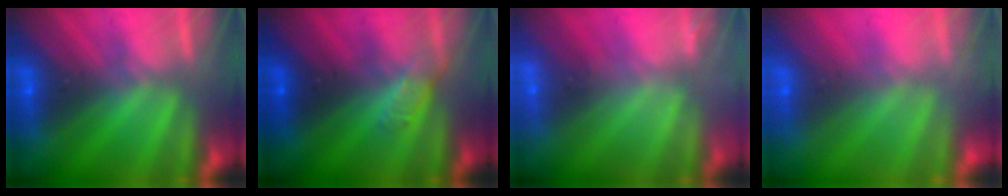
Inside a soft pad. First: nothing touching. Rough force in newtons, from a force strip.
{"total": 2.9}
{"total": 2.4}
{"total": 9.3}